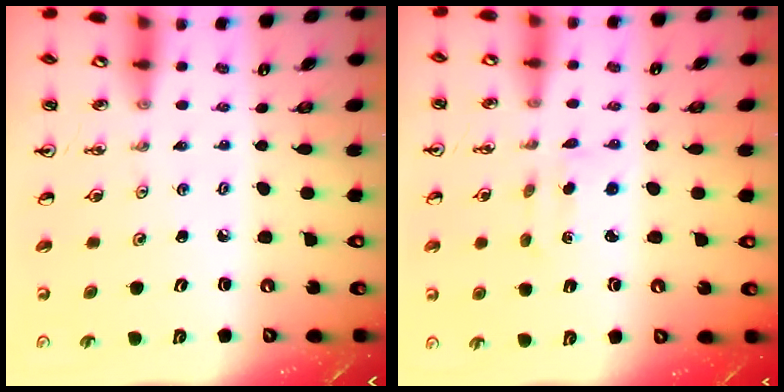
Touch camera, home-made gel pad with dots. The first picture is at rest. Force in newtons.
{"total": 1.8, "press": 1.7, "slide": 0.5}